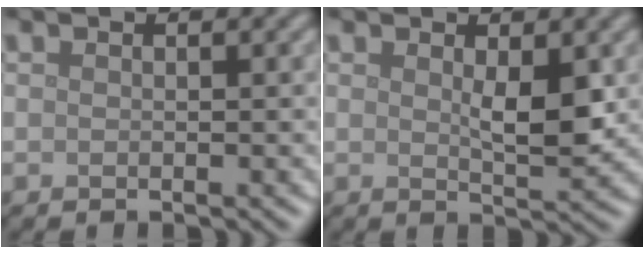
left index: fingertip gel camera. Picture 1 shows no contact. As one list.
[{"total": 2.7, "force": [0.7, 0.9, 2.5], "torque": [-0.043, -0.006, 0.014]}]